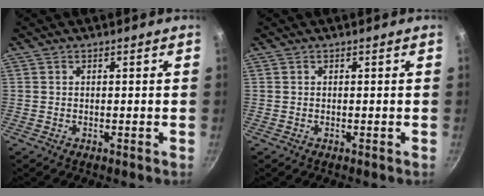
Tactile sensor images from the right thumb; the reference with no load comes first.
{"total": 0.0}